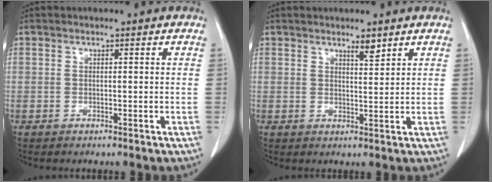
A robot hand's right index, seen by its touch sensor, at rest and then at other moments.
{"total": 2.2, "force": [1.7, 0.3, 1.3], "torque": [-0.026, -0.004, 0.031]}